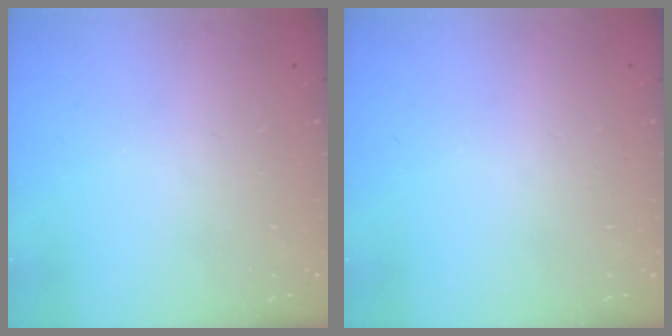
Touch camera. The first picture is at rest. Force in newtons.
{"total": 0.0}